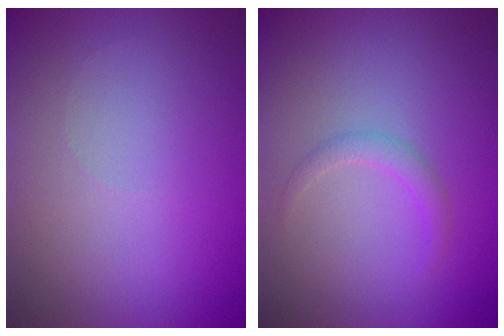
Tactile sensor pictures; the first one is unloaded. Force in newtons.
{"total": 1.3, "press": 1.3, "slide": 0.2}